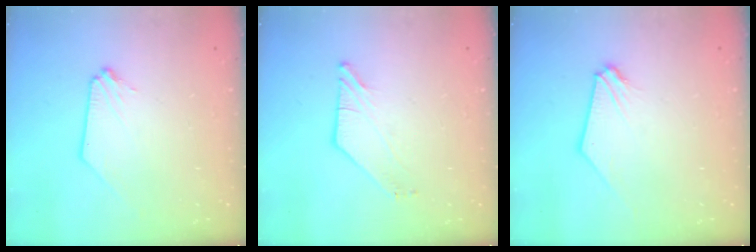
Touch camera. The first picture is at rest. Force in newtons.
{"total": 3.0, "press": 3.0, "slide": 0.3}
{"total": 0.7, "press": 0.7, "slide": 0.1}